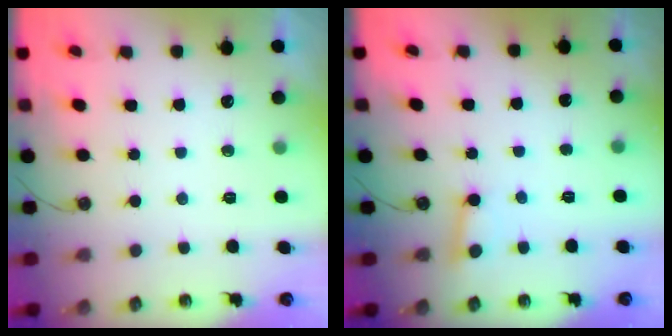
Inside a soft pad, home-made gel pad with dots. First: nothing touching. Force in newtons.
{"total": 2.9, "press": 2.9, "slide": 0.4}